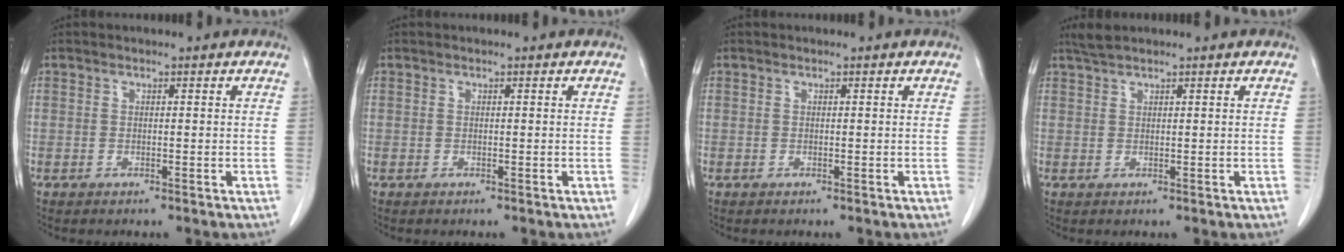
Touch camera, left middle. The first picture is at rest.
{"total": 0.0}
{"total": 0.0}
{"total": 1.8, "force": [1.6, 0.0, 0.7], "torque": [-0.019, 0.011, 0.036]}